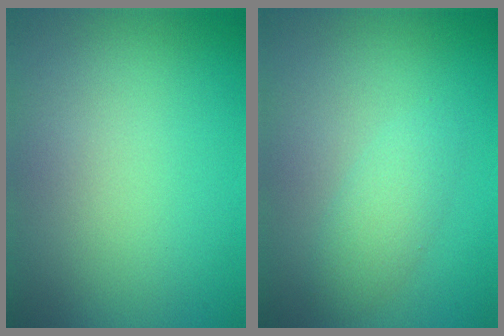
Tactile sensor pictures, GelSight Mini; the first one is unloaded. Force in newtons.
{"total": 2.2, "press": 2.2, "slide": 0.1}